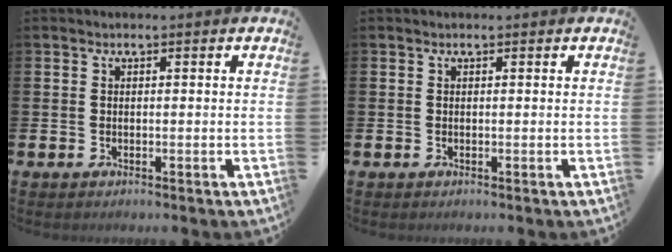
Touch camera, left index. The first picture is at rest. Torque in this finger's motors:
{"motor_torque": [0.02, -0.29, -0.07, -0.01]}